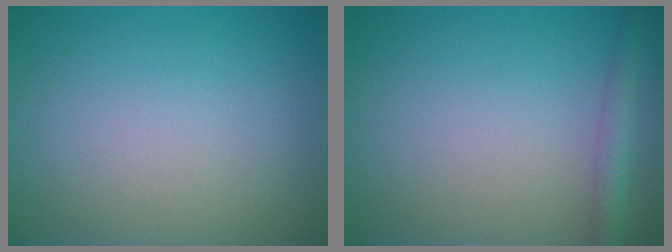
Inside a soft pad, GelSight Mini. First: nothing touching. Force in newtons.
{"total": 2.6, "press": 2.6, "slide": 0.0}